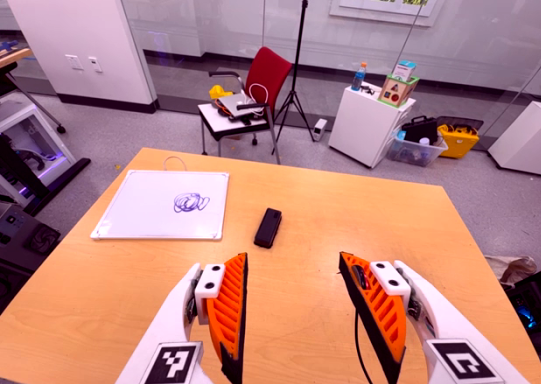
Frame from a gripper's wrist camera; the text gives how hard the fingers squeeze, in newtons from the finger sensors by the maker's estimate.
{"total": 0.0}